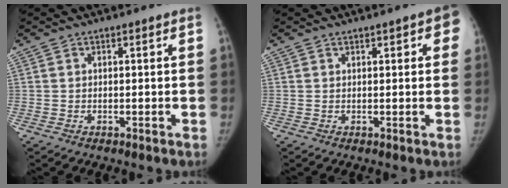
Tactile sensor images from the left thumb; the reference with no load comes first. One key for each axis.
{"total": 4.1, "fx": 1.6, "fy": 1.8, "fz": 3.4, "tx": -0.017, "ty": -0.001, "tz": 0.012}